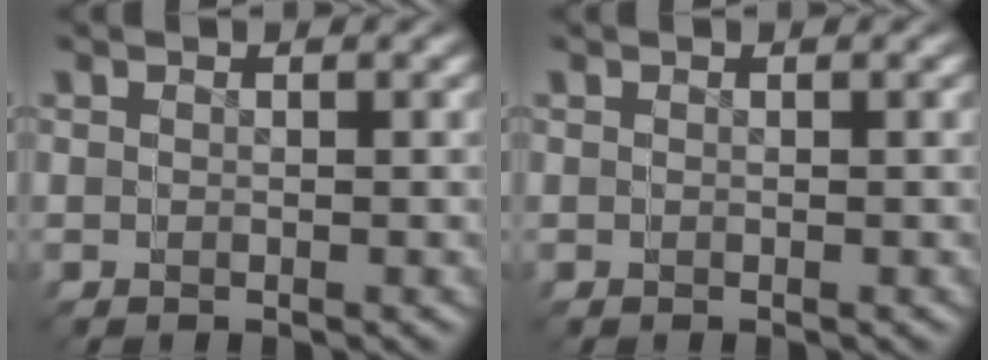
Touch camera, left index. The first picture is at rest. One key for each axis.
{"total": 0.0}